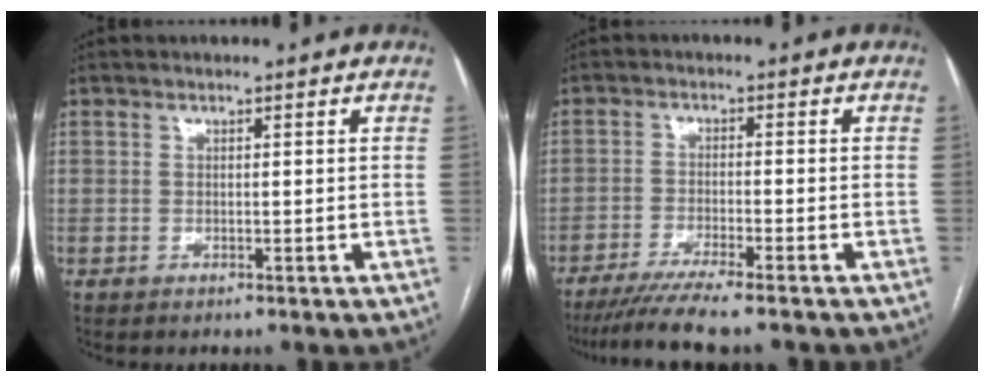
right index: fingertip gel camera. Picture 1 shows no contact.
{"total": 8.2, "force": [-6.8, -0.8, 4.5], "torque": [-0.064, -0.024, -0.111]}